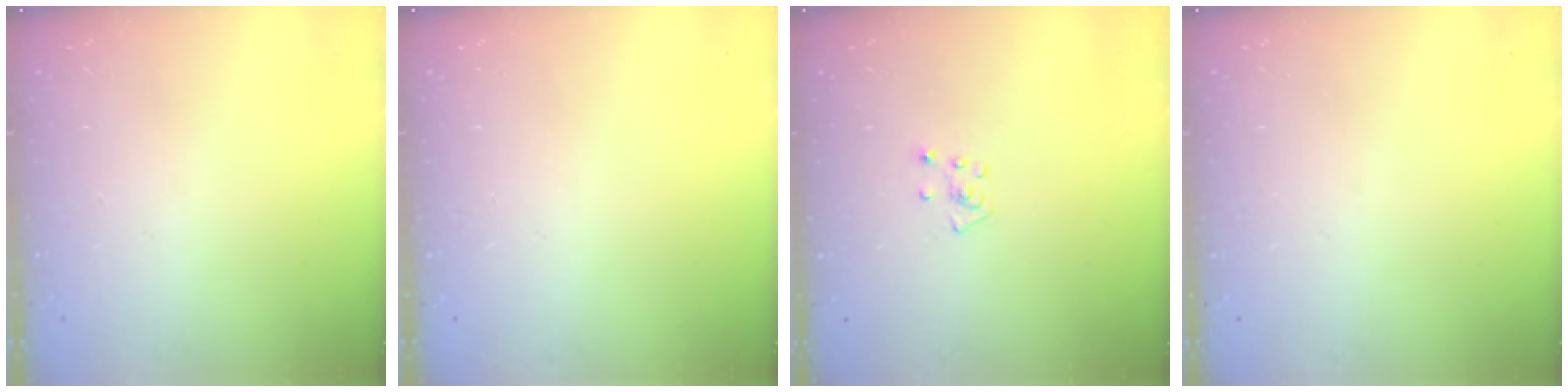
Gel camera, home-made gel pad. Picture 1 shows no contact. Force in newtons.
{"total": 0.0}
{"total": 4.3, "press": 4.2, "slide": 0.4}
{"total": 0.0}